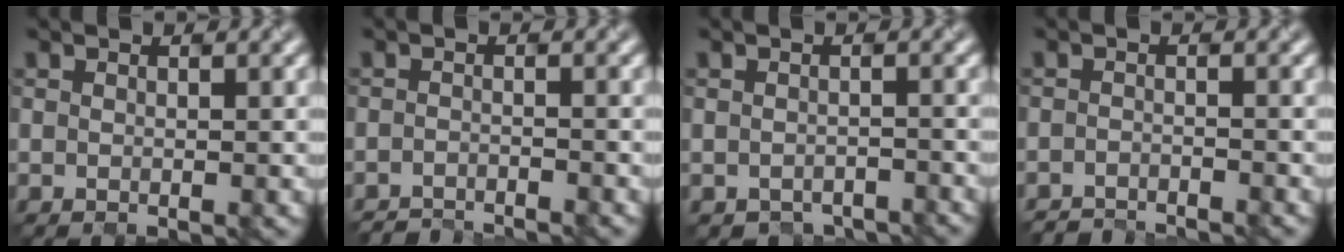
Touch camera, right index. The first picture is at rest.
{"total": 2.4, "force": [-2.4, -0.1, 0.0], "torque": [0.008, -0.005, -0.040]}
{"total": 2.2, "force": [-2.1, 0.6, 0.0], "torque": [0.006, -0.011, -0.022]}
{"total": 2.4, "force": [-2.3, -0.1, -0.1], "torque": [0.010, -0.005, -0.039]}